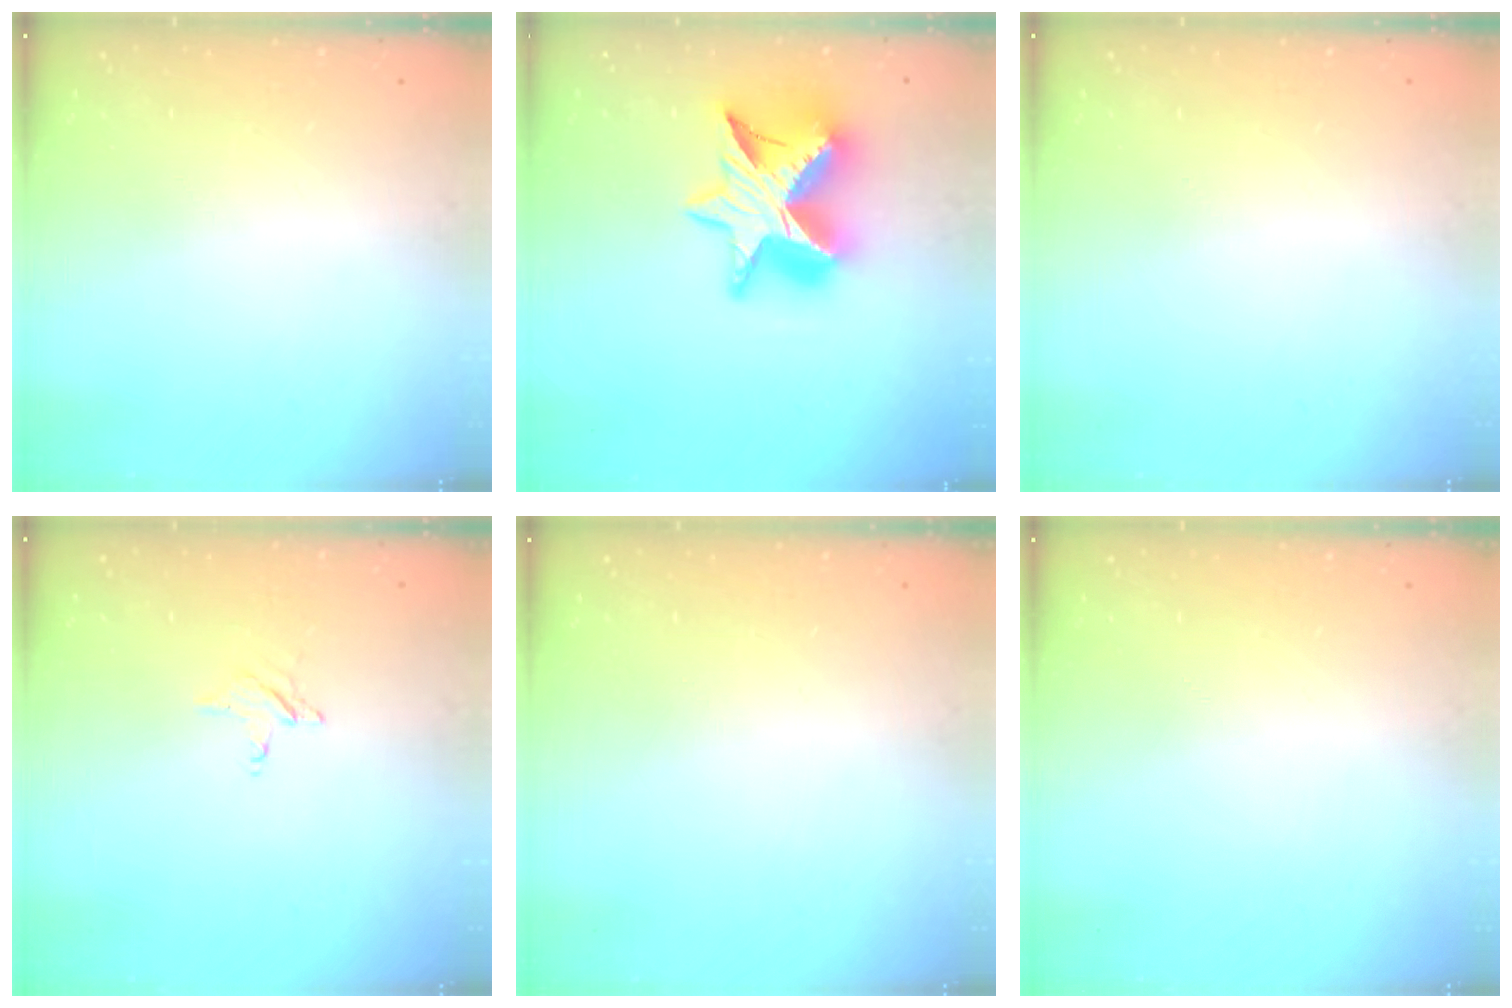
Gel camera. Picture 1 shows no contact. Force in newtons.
{"total": 16.4, "press": 16.4, "slide": 1.3}
{"total": 0.0}
{"total": 2.4, "press": 2.4, "slide": 0.2}
{"total": 0.0}
{"total": 0.0}